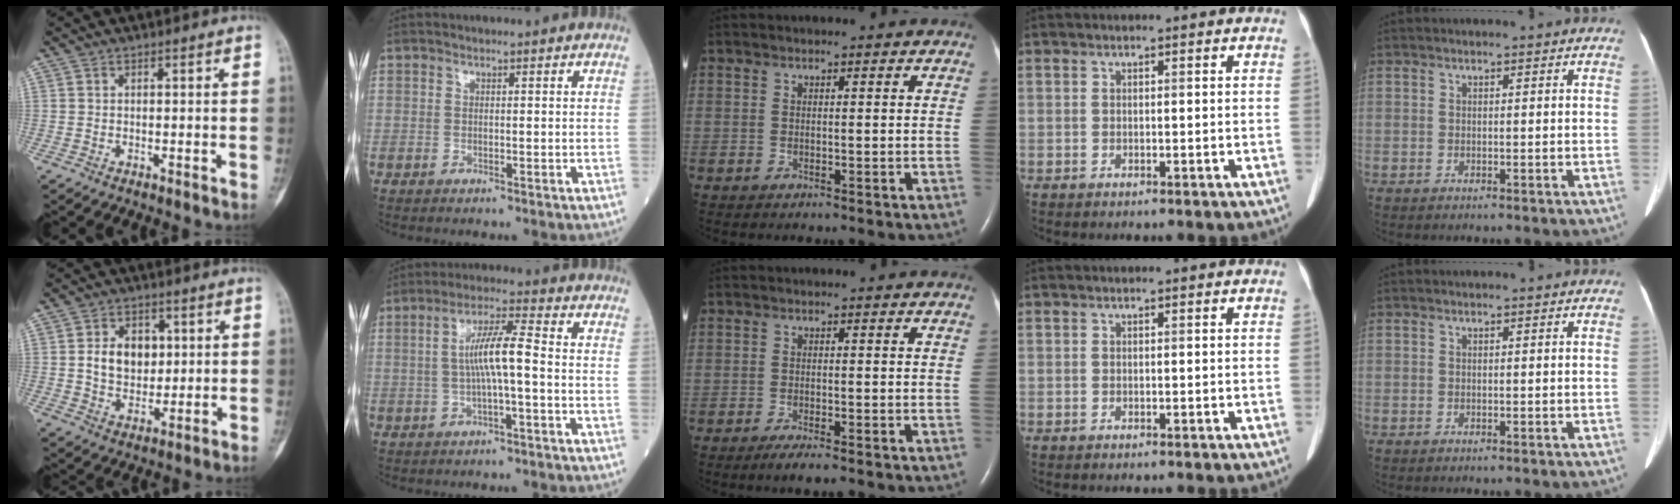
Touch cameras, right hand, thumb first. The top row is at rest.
{"thumb": {"total": 8.7, "force": [1.4, 6.4, 5.7], "torque": [-0.060, -0.006, 0.027]}, "index": {"total": 6.9, "force": [-0.3, 0.4, 6.9], "torque": [-0.129, 0.014, -0.008]}, "middle": {"total": 3.0, "force": [-2.2, 0.3, 2.0], "torque": [-0.034, -0.007, -0.036]}}